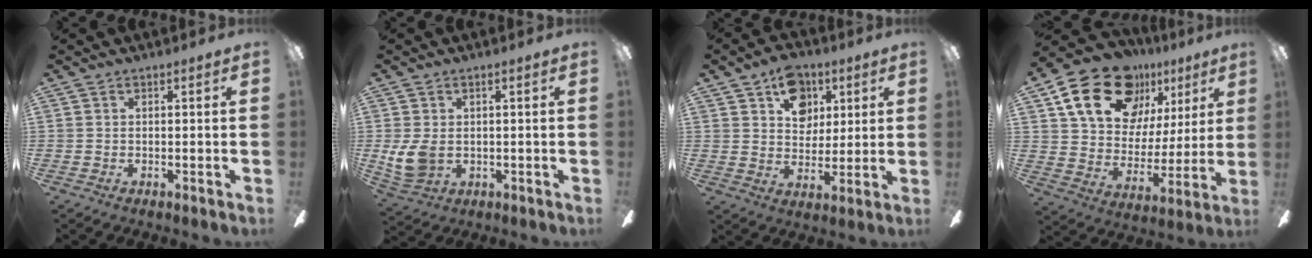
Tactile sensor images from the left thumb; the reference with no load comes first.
{"total": 6.4, "force": [-0.1, 4.3, 4.8], "torque": [-0.115, -0.003, 0.000]}
{"total": 11.6, "force": [5.7, 8.6, 5.2], "torque": [-0.061, -0.014, 0.103]}
{"total": 22.2, "force": [13.7, 14.2, 10.3], "torque": [-0.171, -0.074, 0.253]}